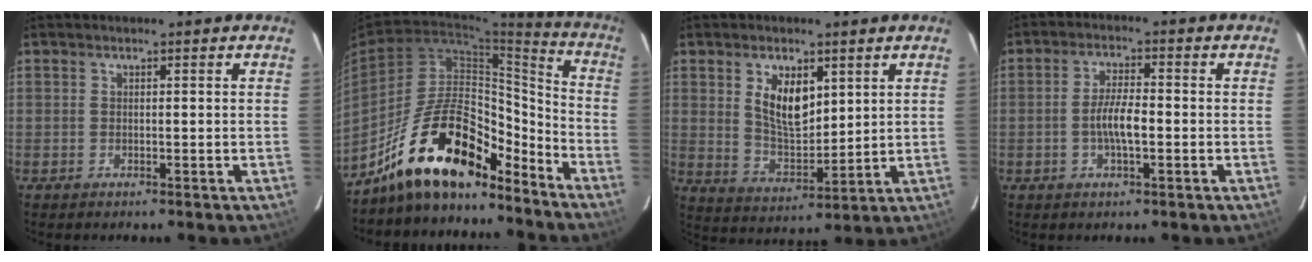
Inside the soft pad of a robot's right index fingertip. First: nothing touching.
{"total": 19.4, "force": [-14.9, 7.0, 10.3], "torque": [-0.186, 0.028, -0.244]}
{"total": 9.3, "force": [3.6, 4.8, 7.1], "torque": [-0.129, 0.001, 0.078]}
{"total": 5.4, "force": [-1.3, 1.4, 5.0], "torque": [-0.099, 0.004, -0.023]}